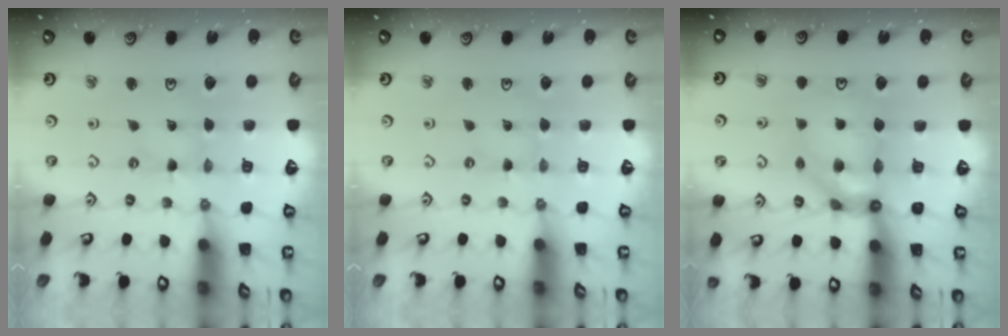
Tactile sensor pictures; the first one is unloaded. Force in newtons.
{"total": 0.0}
{"total": 10.9, "press": 10.8, "slide": 1.0}